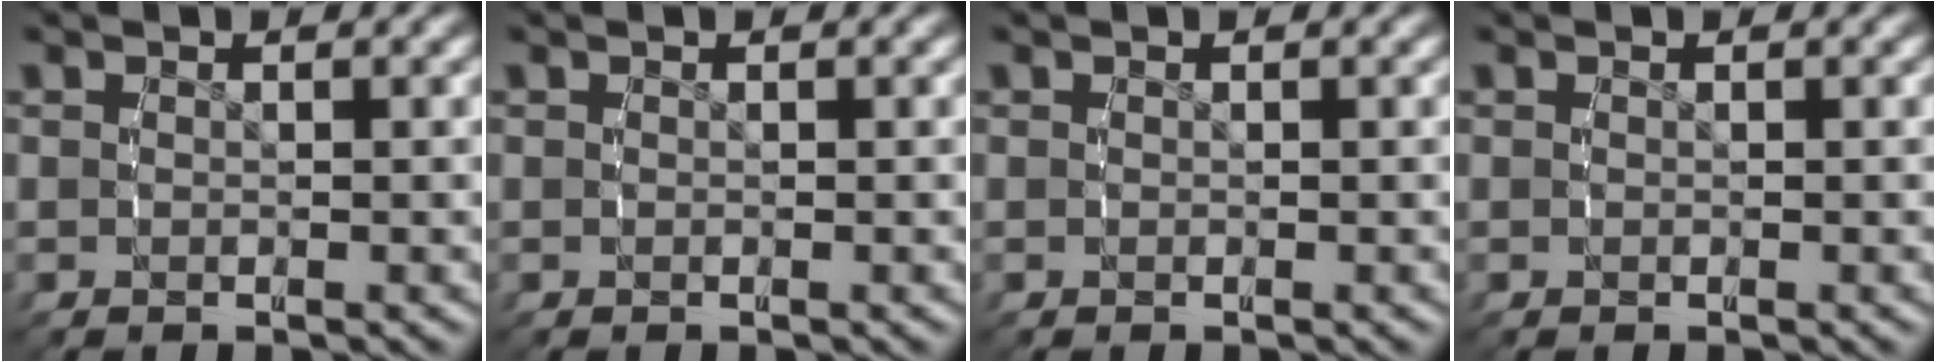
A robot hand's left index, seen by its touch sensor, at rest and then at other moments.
{"total": 0.0}
{"total": 0.0}
{"total": 0.0}